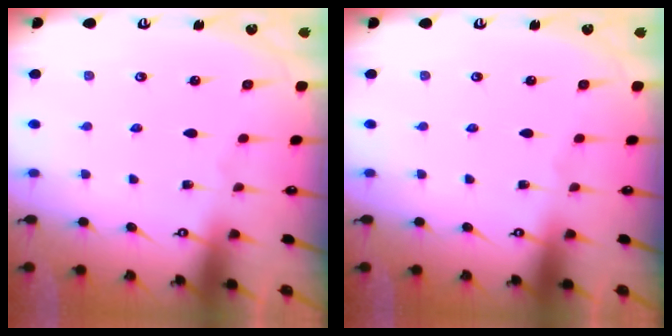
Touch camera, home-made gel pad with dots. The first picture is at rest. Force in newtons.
{"total": 0.0}